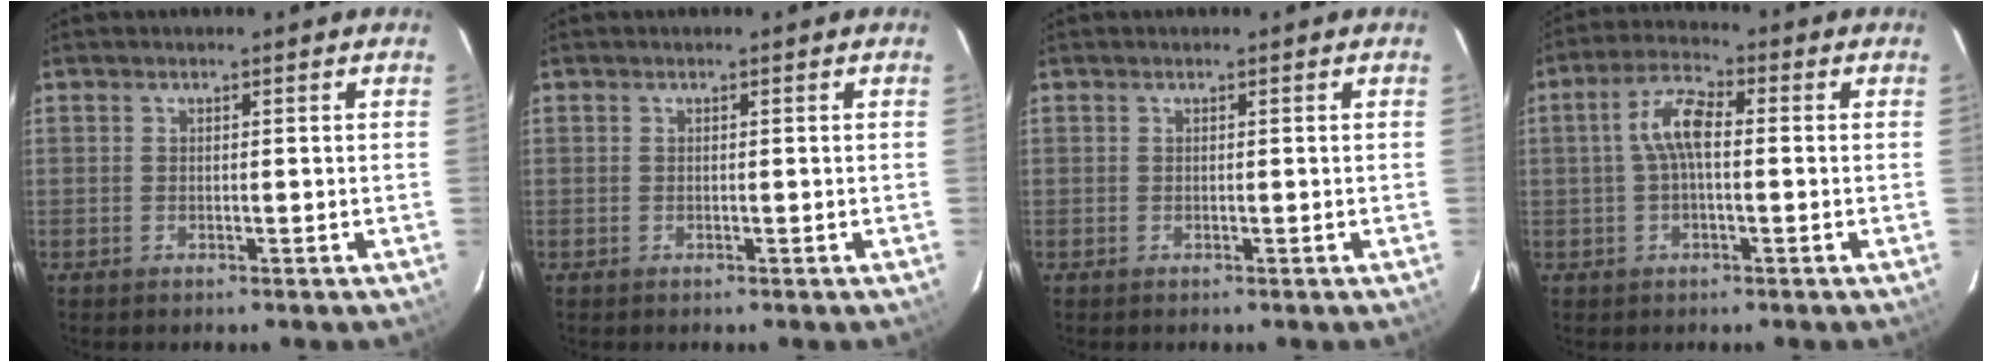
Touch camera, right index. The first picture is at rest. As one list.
[{"total": 0.0}, {"total": 0.0}, {"total": 6.6, "force": [0.1, 2.6, 6.0], "torque": [-0.125, 0.021, 0.000]}]